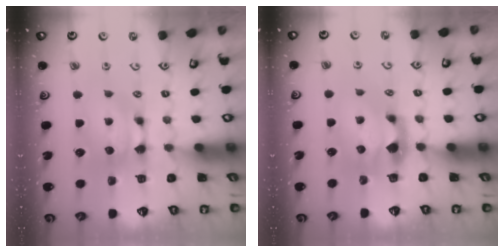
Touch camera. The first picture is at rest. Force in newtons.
{"total": 2.3, "press": 1.9, "slide": 1.2}